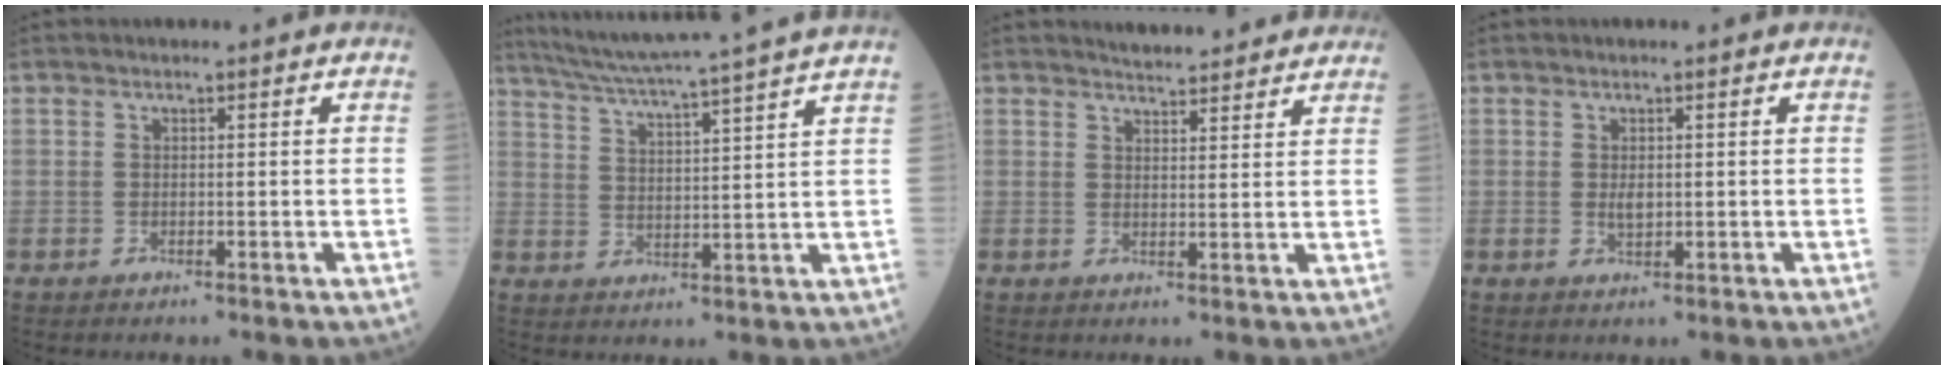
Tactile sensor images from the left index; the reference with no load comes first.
{"total": 16.6, "force": [14.5, -2.3, 7.6], "torque": [-0.138, -0.013, 0.206]}
{"total": 7.7, "force": [7.3, 1.3, 2.1], "torque": [-0.028, 0.014, 0.086]}
{"total": 1.5, "force": [0.0, 0.8, 1.3], "torque": [-0.023, -0.003, 0.003]}